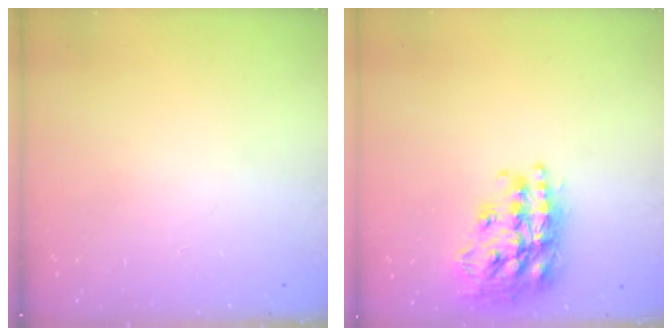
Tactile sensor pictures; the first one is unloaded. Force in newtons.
{"total": 21.9, "press": 21.8, "slide": 1.8}